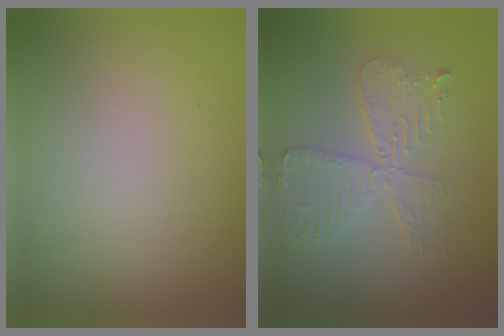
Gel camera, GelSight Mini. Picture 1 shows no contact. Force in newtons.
{"total": 4.0, "press": 3.5, "slide": 2.0}